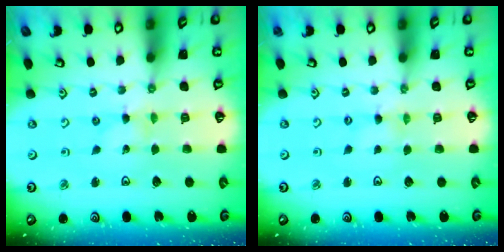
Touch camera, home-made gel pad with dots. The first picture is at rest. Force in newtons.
{"total": 0.0}